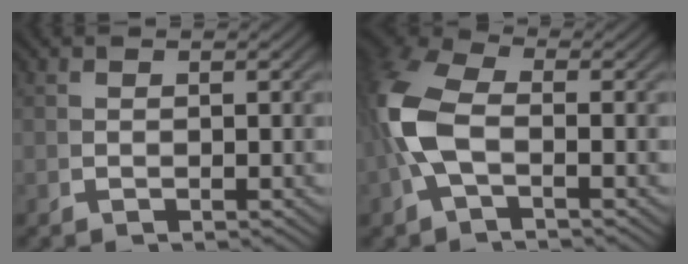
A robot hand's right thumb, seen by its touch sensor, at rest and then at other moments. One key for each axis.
{"total": 7.4, "fx": -0.1, "fy": 4.8, "fz": 5.6, "tx": -0.146, "ty": -0.010, "tz": 0.003}